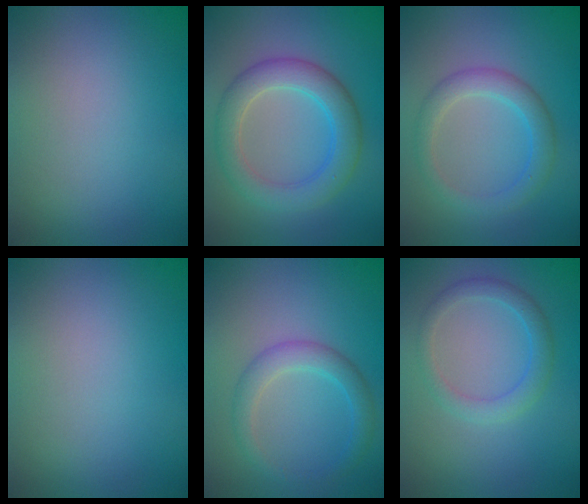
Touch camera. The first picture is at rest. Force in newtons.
{"total": 4.8, "press": 4.8, "slide": 0.3}
{"total": 2.9, "press": 2.9, "slide": 0.2}
{"total": 0.0}
{"total": 2.7, "press": 2.7, "slide": 0.1}
{"total": 2.3, "press": 2.3, "slide": 0.1}